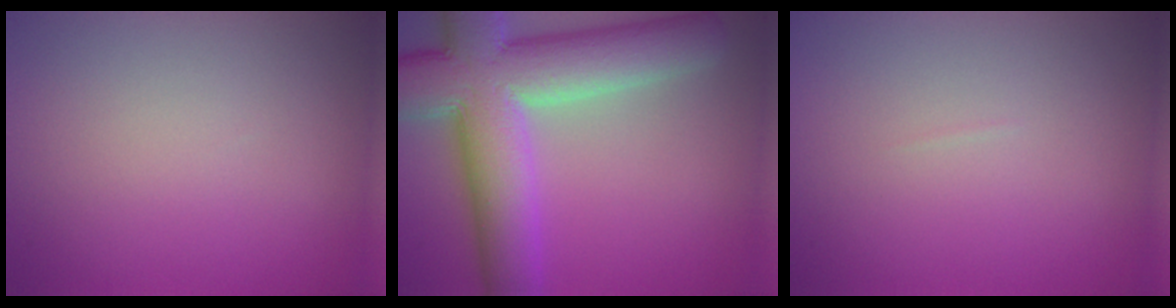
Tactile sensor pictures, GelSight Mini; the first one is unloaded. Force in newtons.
{"total": 12.5, "press": 12.5, "slide": 1.1}
{"total": 0.0}